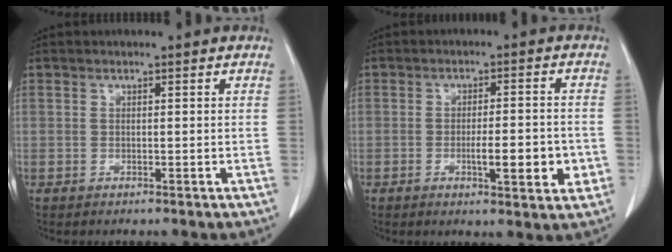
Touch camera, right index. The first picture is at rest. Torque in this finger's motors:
{"motor_torque": [0.80, -0.42, 0.40, 0.07]}